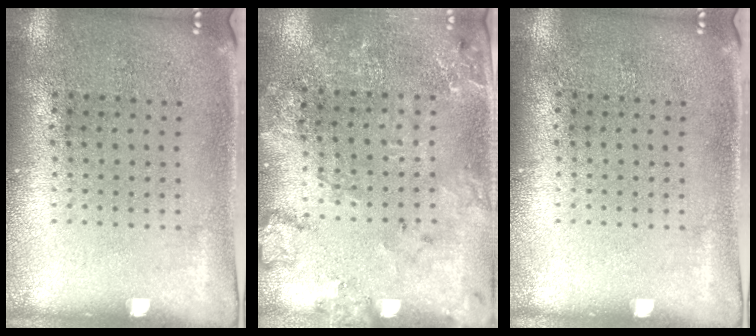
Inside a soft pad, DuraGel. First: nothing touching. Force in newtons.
{"total": 1.7, "press": 1.7, "slide": 0.2}
{"total": 0.0}